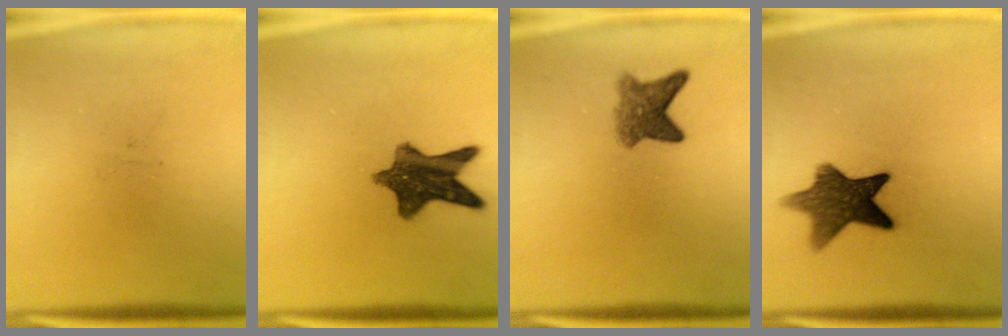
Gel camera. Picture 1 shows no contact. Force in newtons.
{"total": 10.6}
{"total": 4.1}
{"total": 11.0}